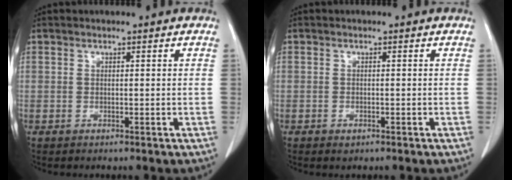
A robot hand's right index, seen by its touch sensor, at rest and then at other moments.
{"total": 0.7, "force": [-0.4, 0.4, 0.4], "torque": [-0.008, -0.001, -0.004]}